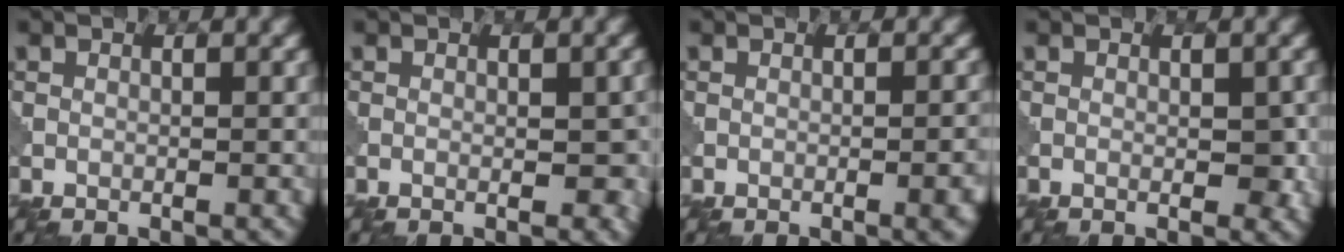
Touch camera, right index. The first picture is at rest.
{"total": 2.1, "force": [-0.3, 1.0, 1.9], "torque": [-0.017, -0.002, -0.002]}
{"total": 2.9, "force": [-0.8, 1.0, 2.6], "torque": [-0.022, 0.003, -0.009]}
{"total": 1.7, "force": [-0.2, 0.8, 1.5], "torque": [-0.015, -0.002, -0.003]}